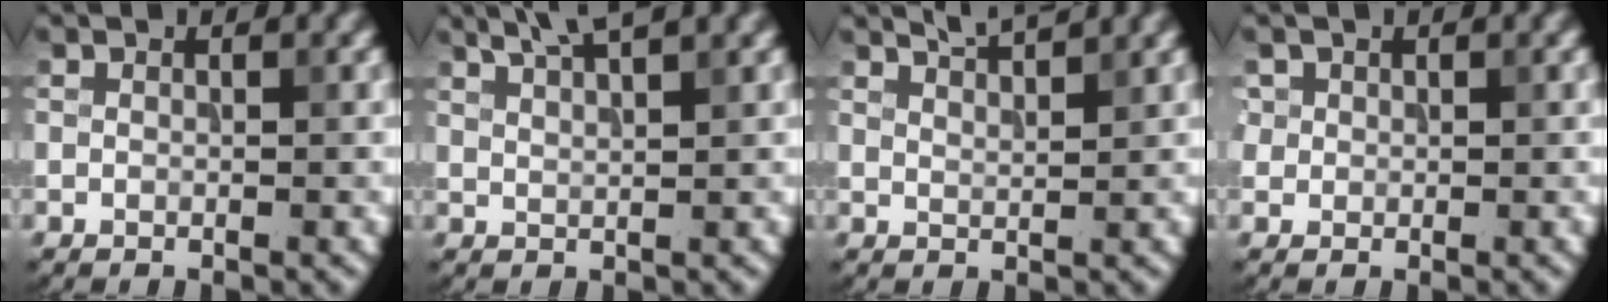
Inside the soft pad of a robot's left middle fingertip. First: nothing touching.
{"total": 4.0, "force": [3.0, 0.8, 2.4], "torque": [-0.020, 0.020, 0.032]}
{"total": 3.3, "force": [2.8, 0.8, 1.6], "torque": [-0.003, 0.015, 0.024]}
{"total": 1.2, "force": [0.4, 1.1, 0.2], "torque": [0.003, -0.004, 0.007]}